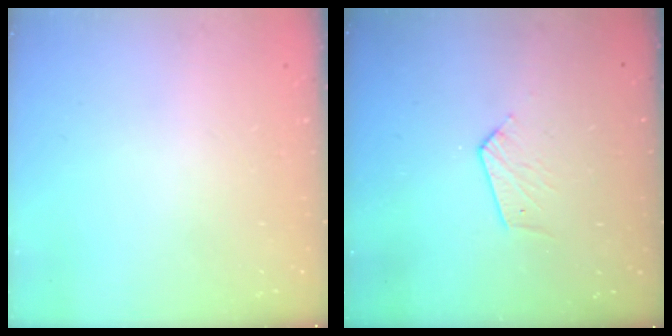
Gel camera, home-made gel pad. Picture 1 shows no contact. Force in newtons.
{"total": 3.7, "press": 3.7, "slide": 0.3}